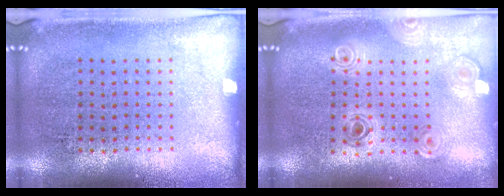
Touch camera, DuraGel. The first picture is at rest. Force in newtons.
{"total": 0.8, "press": 0.8, "slide": 0.1}